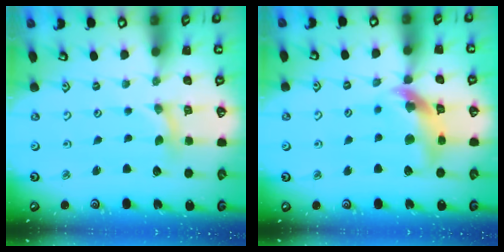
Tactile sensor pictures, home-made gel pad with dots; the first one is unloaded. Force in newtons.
{"total": 13.7, "press": 13.6, "slide": 1.6}